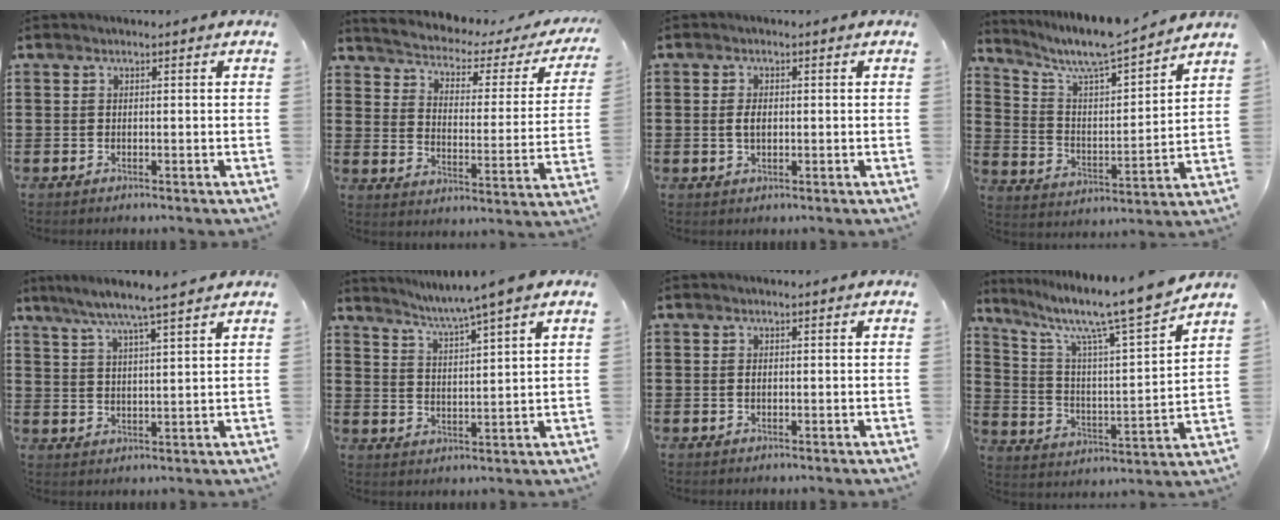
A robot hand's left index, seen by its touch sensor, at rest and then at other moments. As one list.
[{"total": 2.3, "force": [1.8, 0.6, 1.2], "torque": [-0.042, -0.024, 0.019]}, {"total": 2.3, "force": [0.1, 1.1, 2.0], "torque": [-0.041, 0.004, 0.001]}, {"total": 7.1, "force": [6.5, 0.4, 2.8], "torque": [-0.084, -0.052, 0.106]}, {"total": 6.0, "force": [5.0, -0.6, 3.3], "torque": [-0.080, -0.024, 0.084]}, {"total": 4.4, "force": [3.7, -1.5, 1.9], "torque": [-0.051, -0.027, 0.057]}, {"total": 0.7, "force": [0.1, 0.3, 0.6], "torque": [-0.014, 0.000, 0.002]}, {"total": 11.0, "force": [9.2, 0.2, 6.1], "torque": [-0.136, -0.070, 0.143]}]